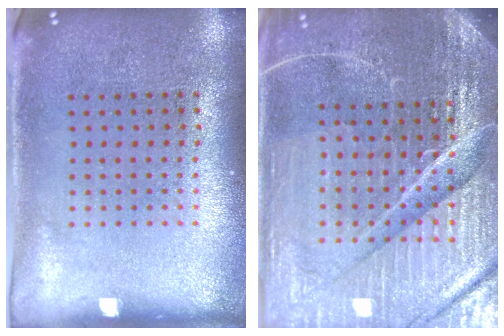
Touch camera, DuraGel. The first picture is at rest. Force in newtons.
{"total": 6.3, "press": 5.7, "slide": 2.8}